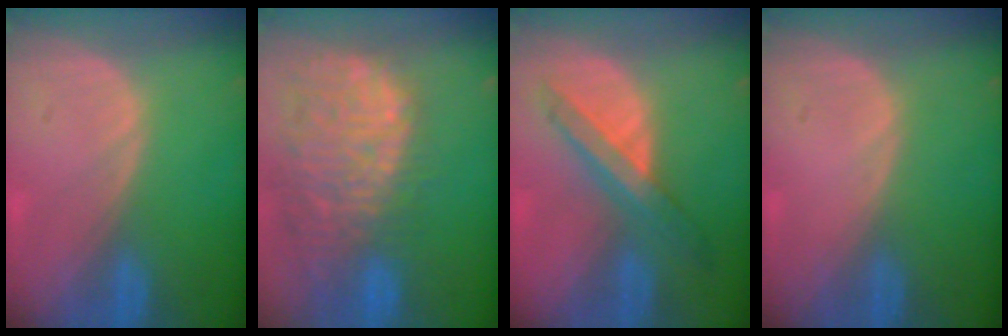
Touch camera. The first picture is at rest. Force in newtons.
{"total": 14.2, "press": 11.7, "slide": 8.0}
{"total": 7.2, "press": 6.3, "slide": 3.3}
{"total": 0.0}